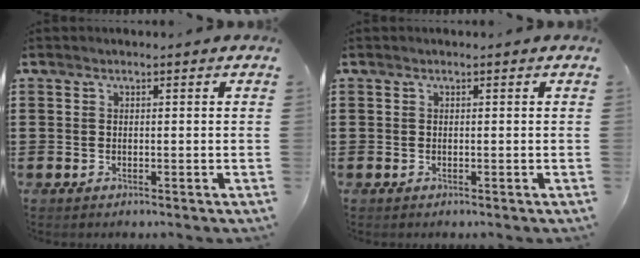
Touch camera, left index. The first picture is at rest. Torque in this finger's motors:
{"motor_torque": [0.00, 0.00, 0.00, 0.00]}